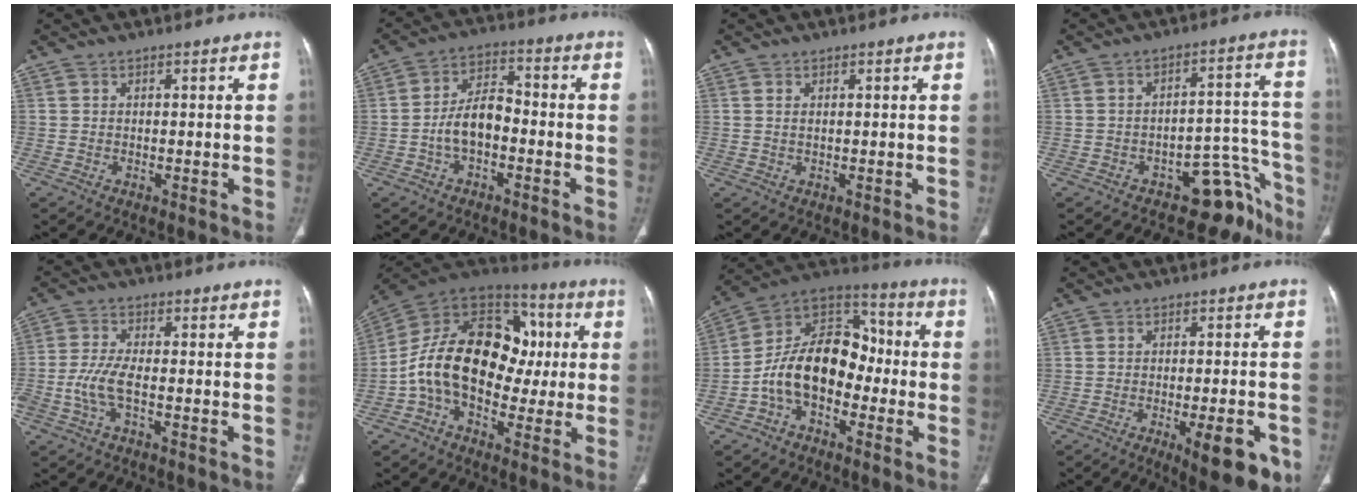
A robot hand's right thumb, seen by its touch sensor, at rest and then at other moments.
{"total": 7.7, "force": [-2.2, 4.5, 5.9], "torque": [-0.099, 0.035, -0.047]}
{"total": 0.8, "force": [0.2, 0.4, 0.7], "torque": [-0.020, 0.004, 0.009]}
{"total": 9.5, "force": [-7.2, 5.1, 3.5], "torque": [0.011, 0.113, -0.102]}
{"total": 5.5, "force": [-1.9, 1.9, 4.8], "torque": [-0.121, 0.010, -0.040]}
{"total": 21.4, "force": [-0.7, 14.8, 15.4], "torque": [-0.234, 0.049, -0.018]}
{"total": 15.9, "force": [-3.7, 10.6, 11.2], "torque": [-0.167, 0.063, -0.077]}
{"total": 11.3, "force": [-4.8, 3.3, 9.7], "torque": [-0.116, 0.000, -0.059]}